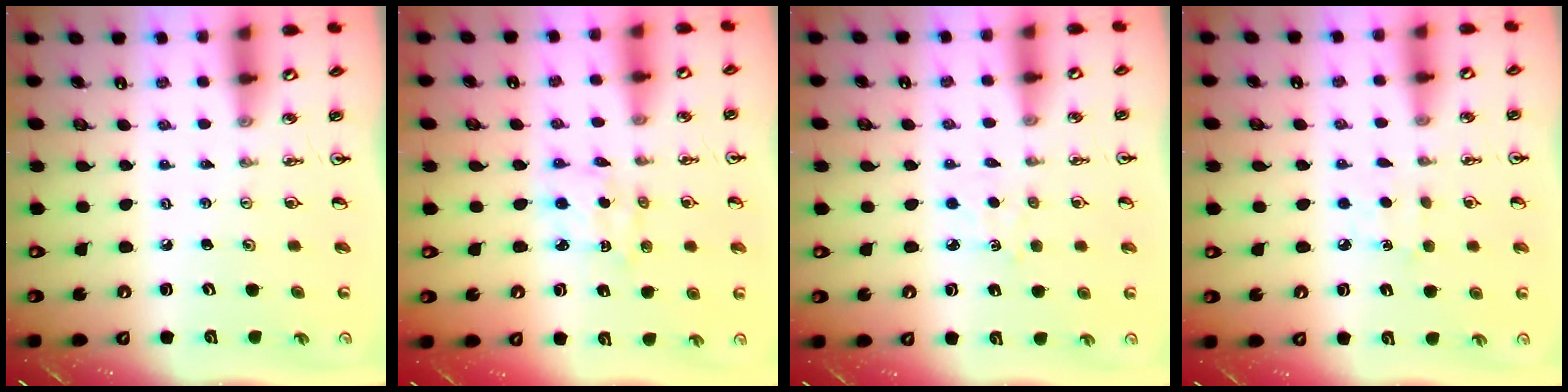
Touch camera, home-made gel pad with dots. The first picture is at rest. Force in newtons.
{"total": 2.9, "press": 2.9, "slide": 0.4}
{"total": 3.5, "press": 3.5, "slide": 0.4}
{"total": 4.5, "press": 4.5, "slide": 0.4}